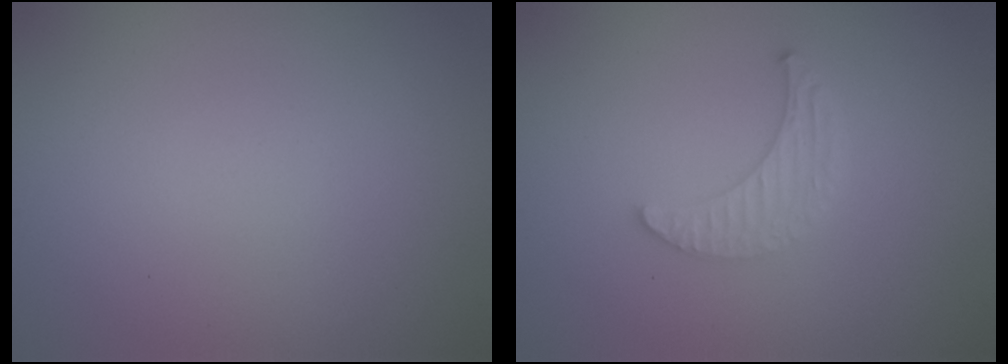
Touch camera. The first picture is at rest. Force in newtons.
{"total": 2.2, "press": 2.2, "slide": 0.5}